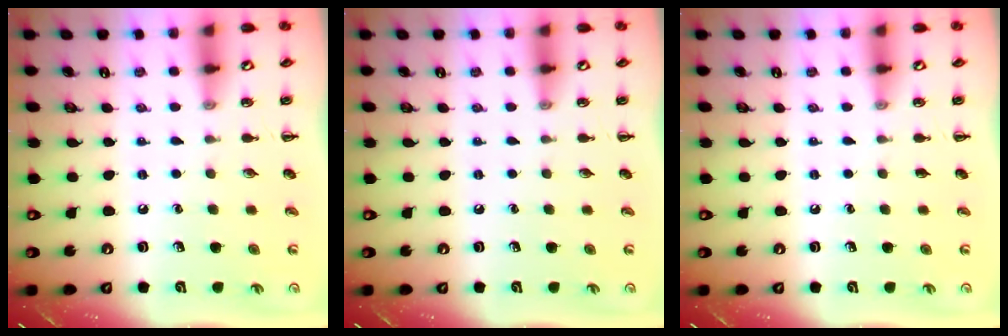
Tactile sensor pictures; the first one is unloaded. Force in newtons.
{"total": 0.0}
{"total": 0.0}